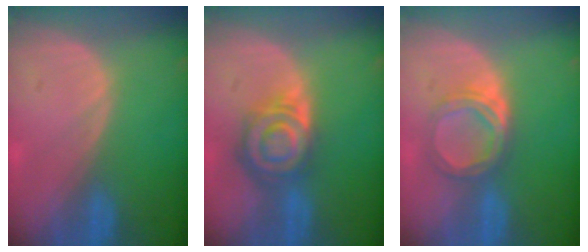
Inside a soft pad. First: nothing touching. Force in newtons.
{"total": 8.1, "press": 7.1, "slide": 3.9}
{"total": 5.6, "press": 5.0, "slide": 2.5}